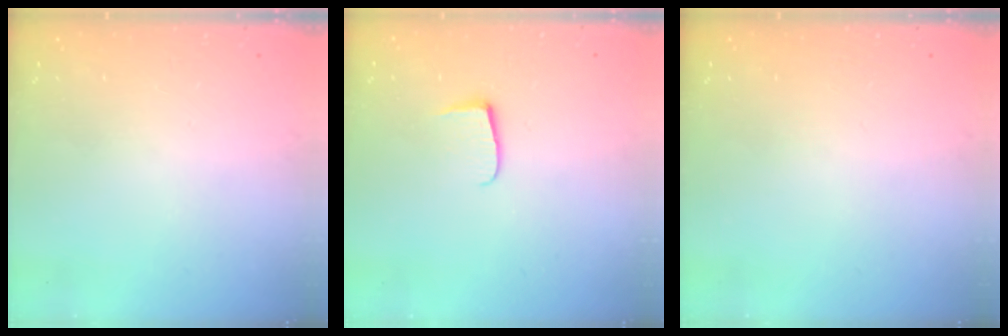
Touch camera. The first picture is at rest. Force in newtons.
{"total": 6.0, "press": 5.9, "slide": 0.7}
{"total": 0.0}